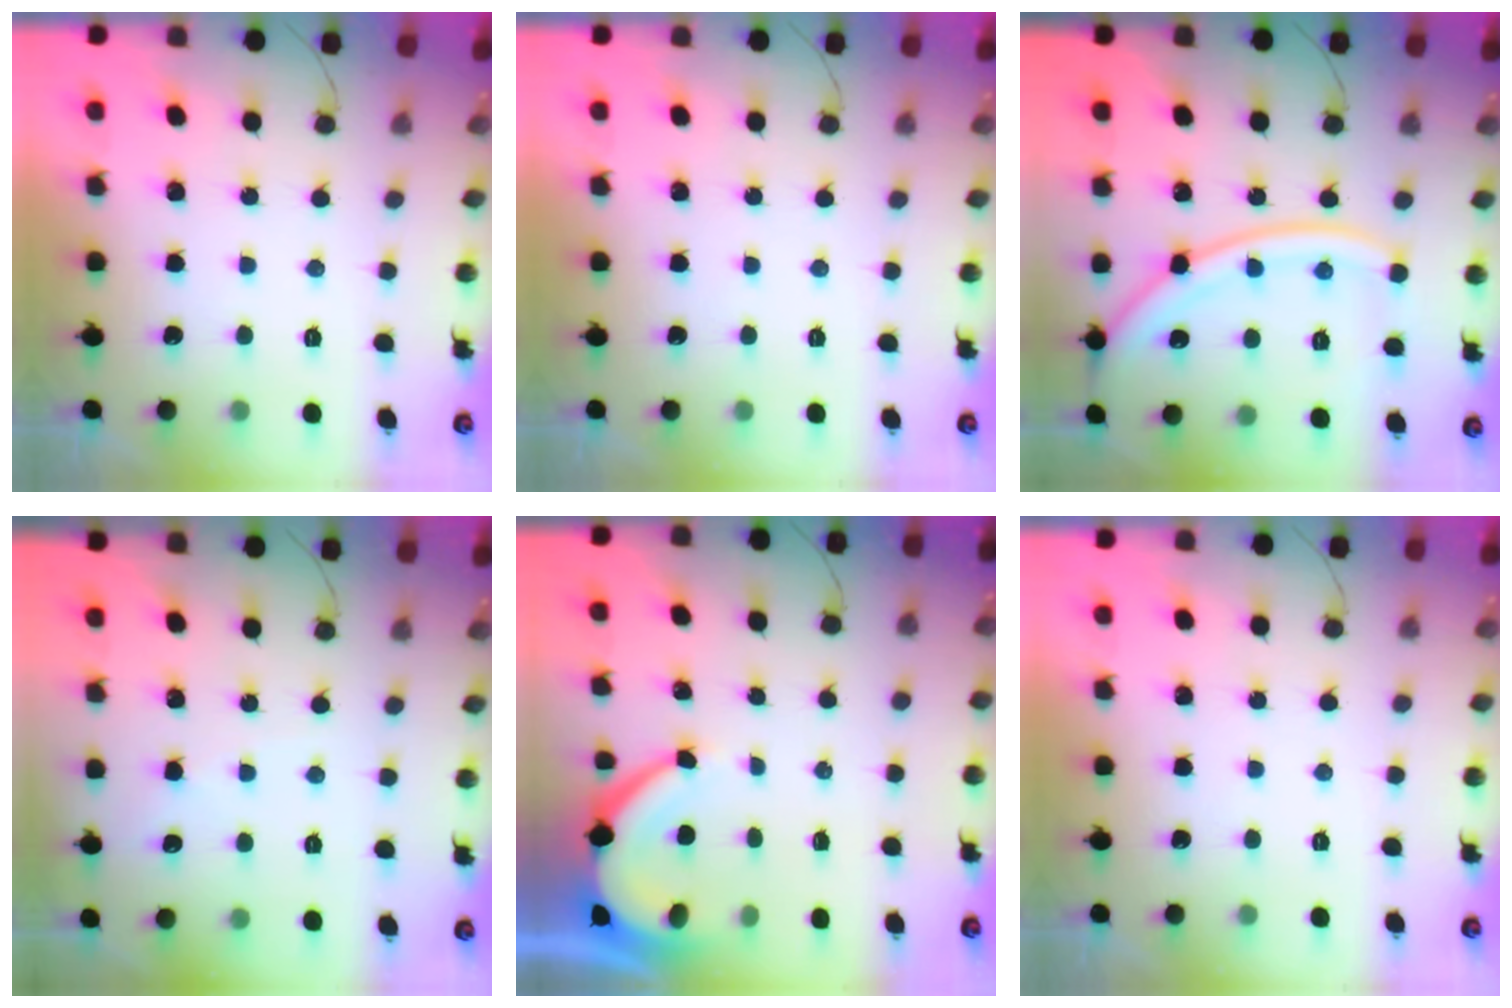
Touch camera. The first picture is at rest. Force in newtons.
{"total": 0.0}
{"total": 15.7, "press": 15.6, "slide": 2.0}
{"total": 2.7, "press": 2.6, "slide": 0.4}
{"total": 5.6, "press": 5.6, "slide": 0.5}
{"total": 0.0}